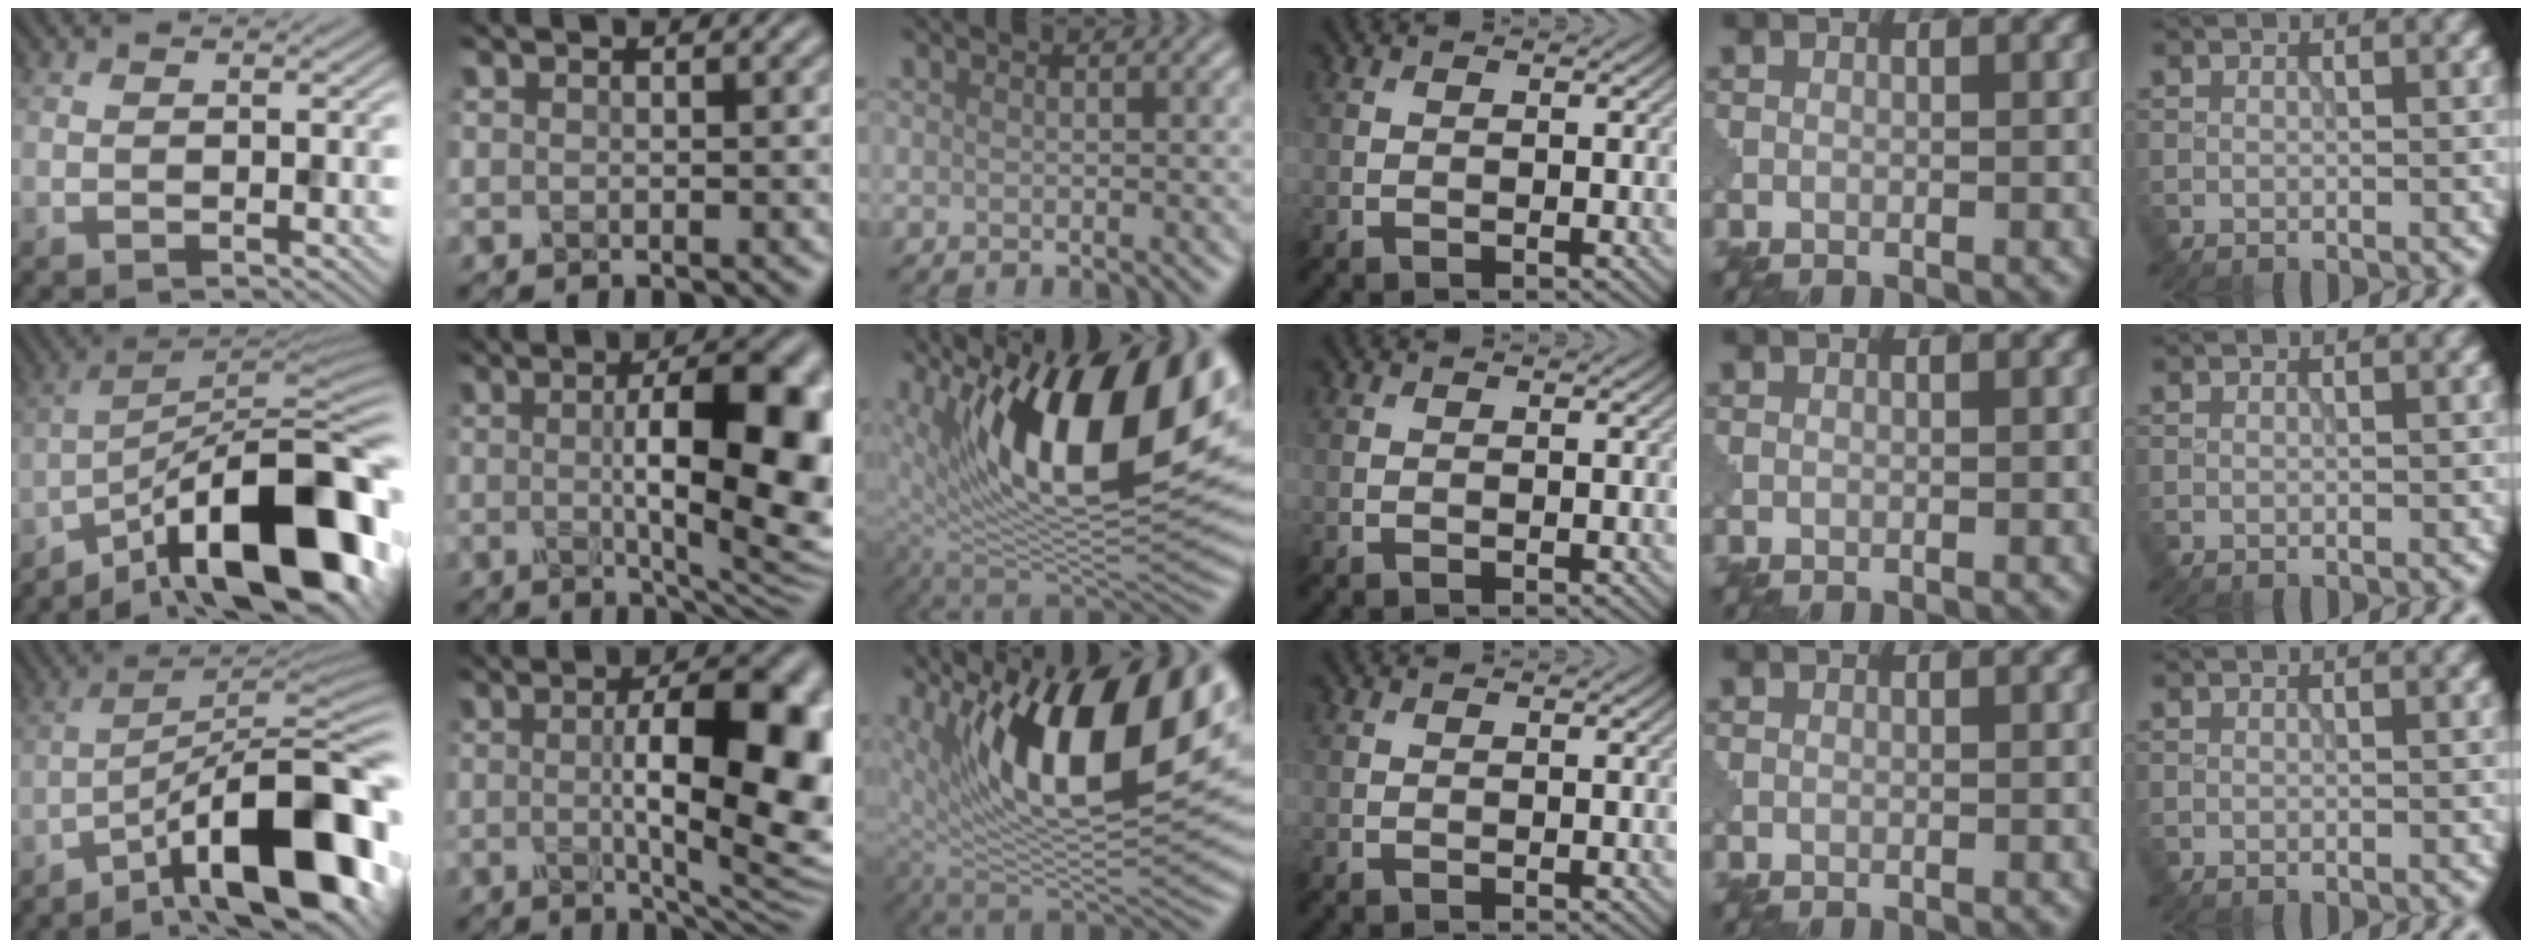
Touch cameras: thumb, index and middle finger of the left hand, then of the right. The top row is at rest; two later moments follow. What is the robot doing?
{"motion": "shake", "object": "medicine bottle"}